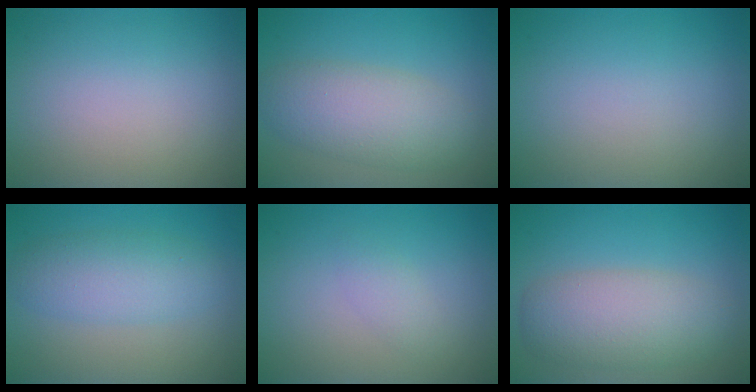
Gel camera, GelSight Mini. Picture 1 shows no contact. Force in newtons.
{"total": 5.2, "press": 5.2, "slide": 0.1}
{"total": 0.0}
{"total": 4.0, "press": 4.0, "slide": 0.1}
{"total": 1.2, "press": 1.2, "slide": 0.1}
{"total": 5.5, "press": 5.5, "slide": 0.2}